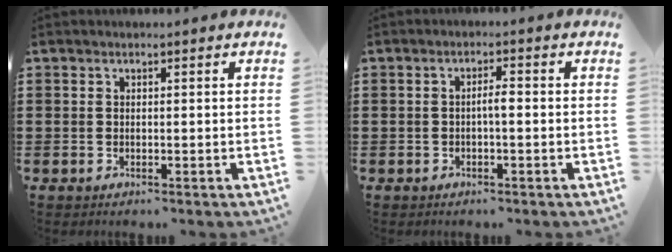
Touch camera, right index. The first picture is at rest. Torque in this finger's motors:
{"motor_torque": [0.63, -0.38, 0.05, 0.07]}